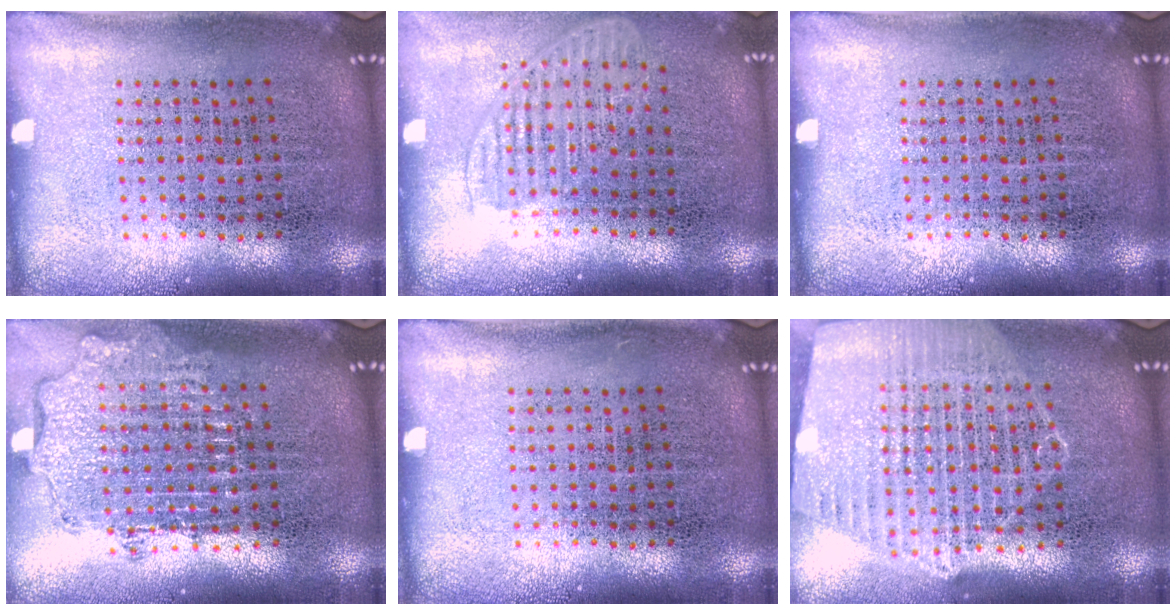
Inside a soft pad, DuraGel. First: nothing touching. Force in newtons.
{"total": 1.5, "press": 1.3, "slide": 0.7}
{"total": 0.0}
{"total": 1.9, "press": 1.5, "slide": 1.2}
{"total": 0.0}
{"total": 1.8, "press": 1.7, "slide": 0.6}